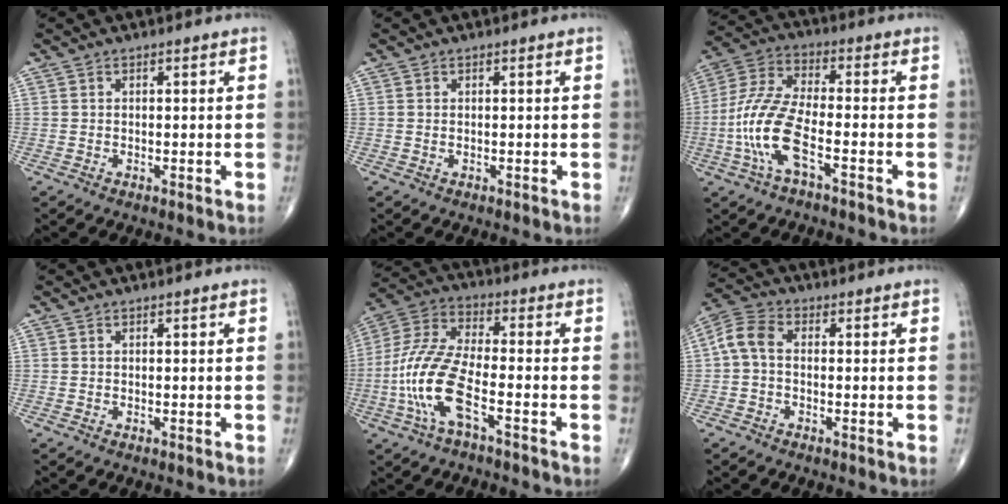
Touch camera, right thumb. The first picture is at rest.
{"total": 0.0}
{"total": 12.2, "force": [-4.2, 4.1, 10.7], "torque": [-0.244, 0.032, -0.086]}
{"total": 0.0}
{"total": 13.4, "force": [-4.8, 4.4, 11.7], "torque": [-0.266, 0.032, -0.096]}
{"total": 5.6, "force": [-0.2, 3.6, 4.3], "torque": [-0.088, 0.019, -0.016]}